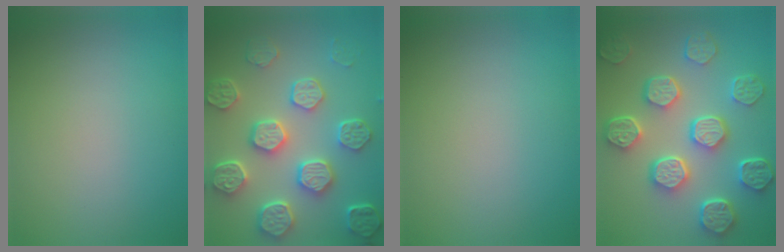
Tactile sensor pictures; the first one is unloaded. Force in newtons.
{"total": 7.6, "press": 6.3, "slide": 4.3}
{"total": 0.0}
{"total": 8.2, "press": 6.4, "slide": 5.1}